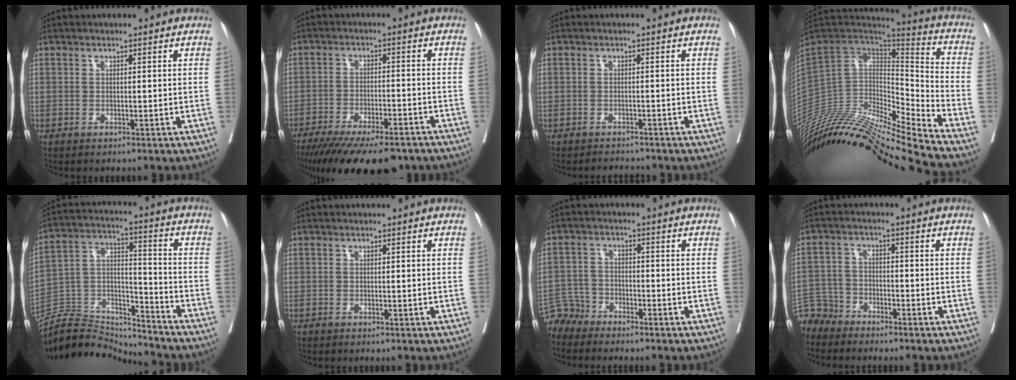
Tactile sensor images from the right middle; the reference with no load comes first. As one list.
[{"total": 17.9, "force": [-14.4, 4.3, 9.7], "torque": [-0.156, -0.027, -0.210]}, {"total": 1.6, "force": [-1.6, 0.2, -0.2], "torque": [0.001, -0.008, -0.023]}, {"total": 26.3, "force": [-23.8, -0.1, 11.2], "torque": [-0.210, -0.015, -0.407]}, {"total": 12.5, "force": [-12.5, 1.2, -0.3], "torque": [0.005, 0.049, -0.234]}, {"total": 0.0}, {"total": 3.6, "force": [-3.4, 0.8, -1.1], "torque": [0.020, -0.003, -0.067]}, {"total": 5.2, "force": [-4.9, 1.6, -0.7], "torque": [0.014, 0.000, -0.101]}]